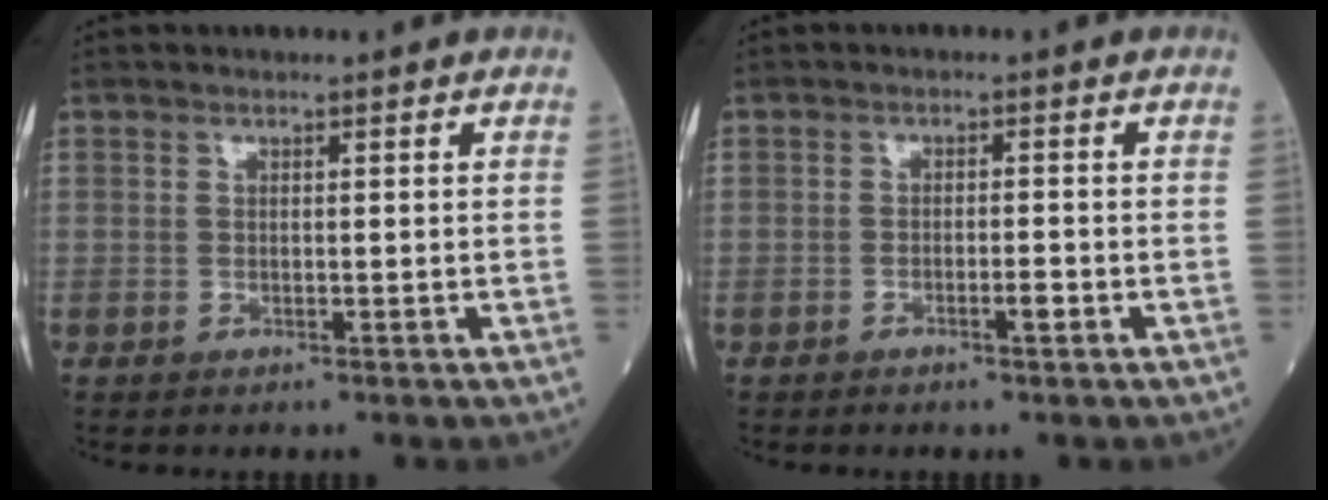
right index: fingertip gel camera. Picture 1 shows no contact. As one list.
[{"total": 1.8, "force": [-1.1, 0.2, 1.4], "torque": [-0.021, 0.002, -0.020]}]